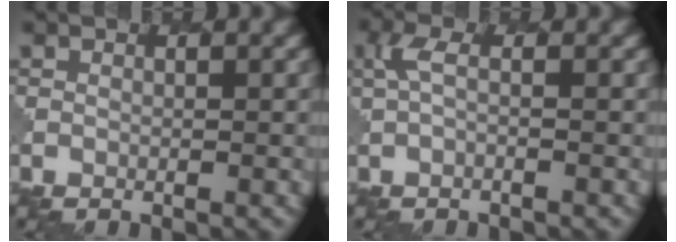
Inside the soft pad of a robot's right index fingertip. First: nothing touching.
{"total": 1.5, "force": [0.1, 0.3, 1.5], "torque": [-0.040, 0.000, -0.003]}